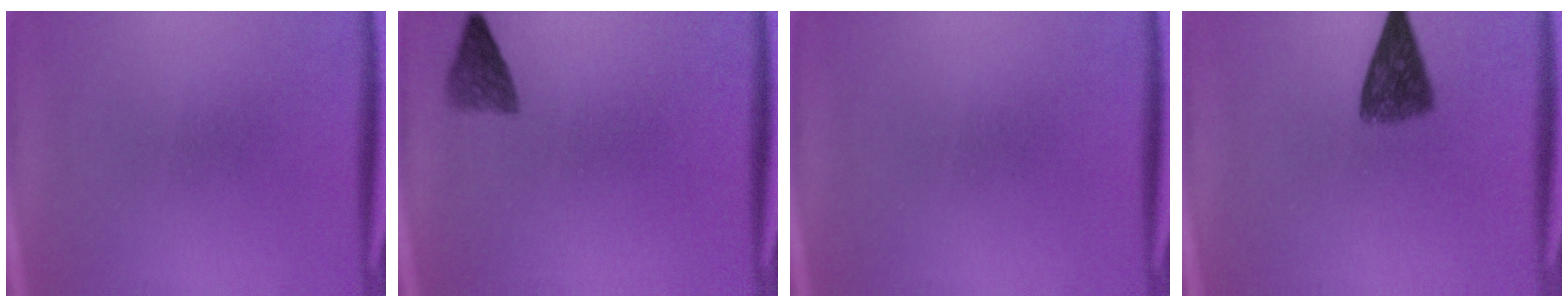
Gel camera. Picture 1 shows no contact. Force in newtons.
{"total": 2.6}
{"total": 0.0}
{"total": 6.1}